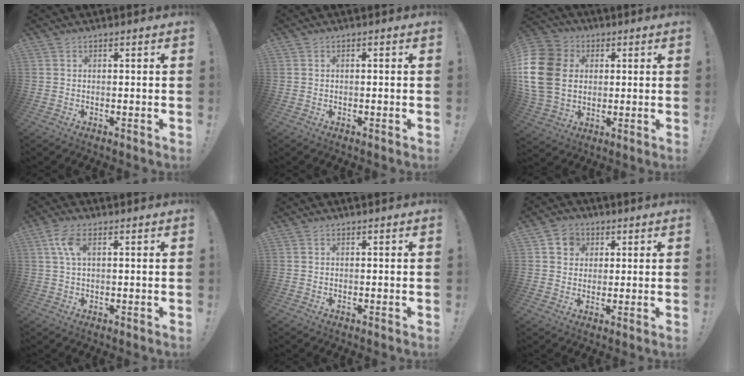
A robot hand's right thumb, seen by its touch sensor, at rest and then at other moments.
{"total": 0.5, "force": [-0.4, -0.1, 0.3], "torque": [-0.010, 0.002, -0.007]}
{"total": 18.1, "force": [2.4, 14.2, 11.0], "torque": [-0.205, 0.003, 0.049]}
{"total": 5.8, "force": [1.9, 2.6, 4.8], "torque": [-0.086, 0.002, 0.035]}
{"total": 0.0}
{"total": 6.4, "force": [2.3, 5.7, 1.8], "torque": [-0.029, -0.002, 0.046]}